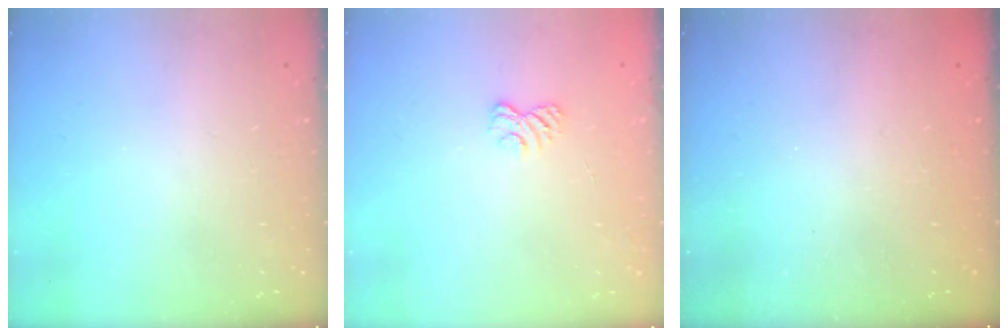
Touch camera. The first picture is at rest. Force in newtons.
{"total": 2.5, "press": 2.2, "slide": 1.2}
{"total": 2.4, "press": 2.3, "slide": 0.8}